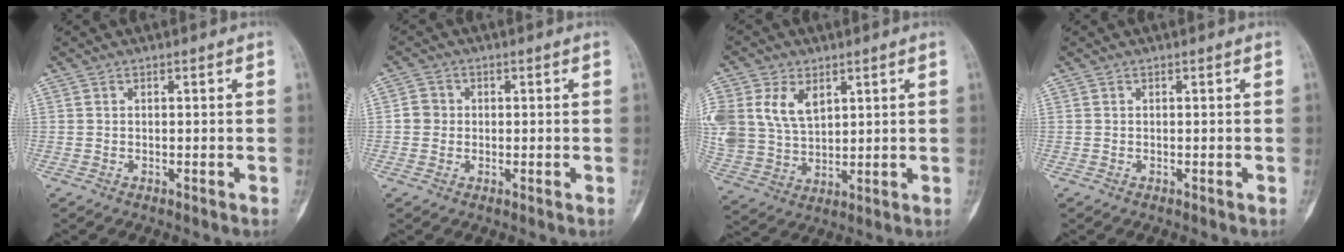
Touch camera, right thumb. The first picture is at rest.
{"total": 2.8, "force": [0.0, 2.7, 0.9], "torque": [0.001, 0.007, -0.006]}
{"total": 14.4, "force": [5.4, 9.8, 9.0], "torque": [-0.197, -0.007, 0.118]}
{"total": 0.0}